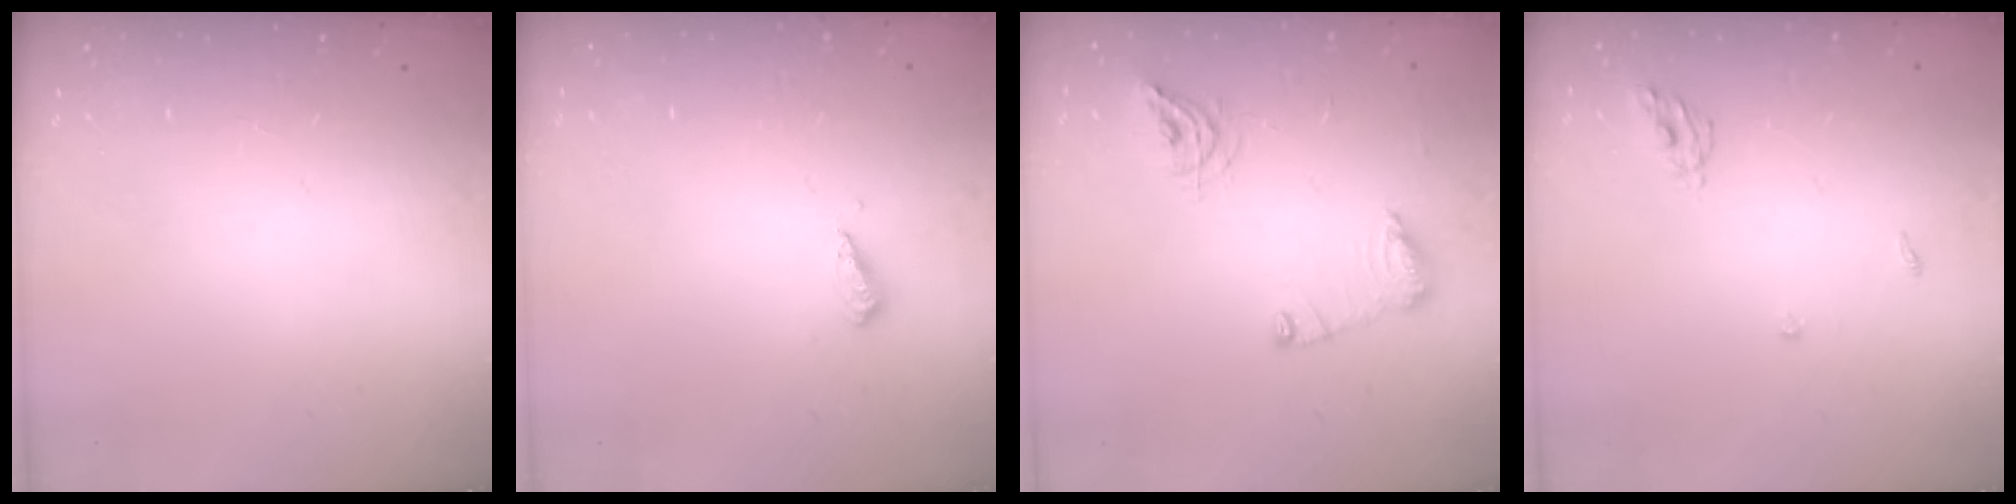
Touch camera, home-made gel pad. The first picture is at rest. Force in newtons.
{"total": 2.8, "press": 2.8, "slide": 0.7}
{"total": 10.7, "press": 10.6, "slide": 1.1}
{"total": 5.2, "press": 5.1, "slide": 0.3}